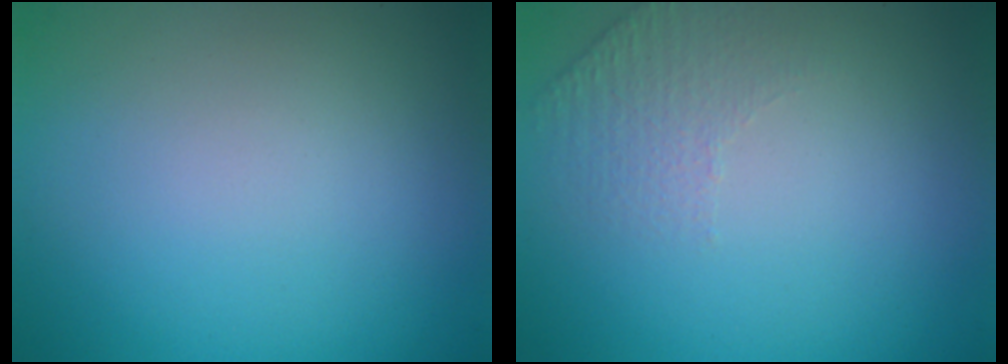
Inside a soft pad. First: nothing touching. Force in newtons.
{"total": 1.3, "press": 0.8, "slide": 1.1}